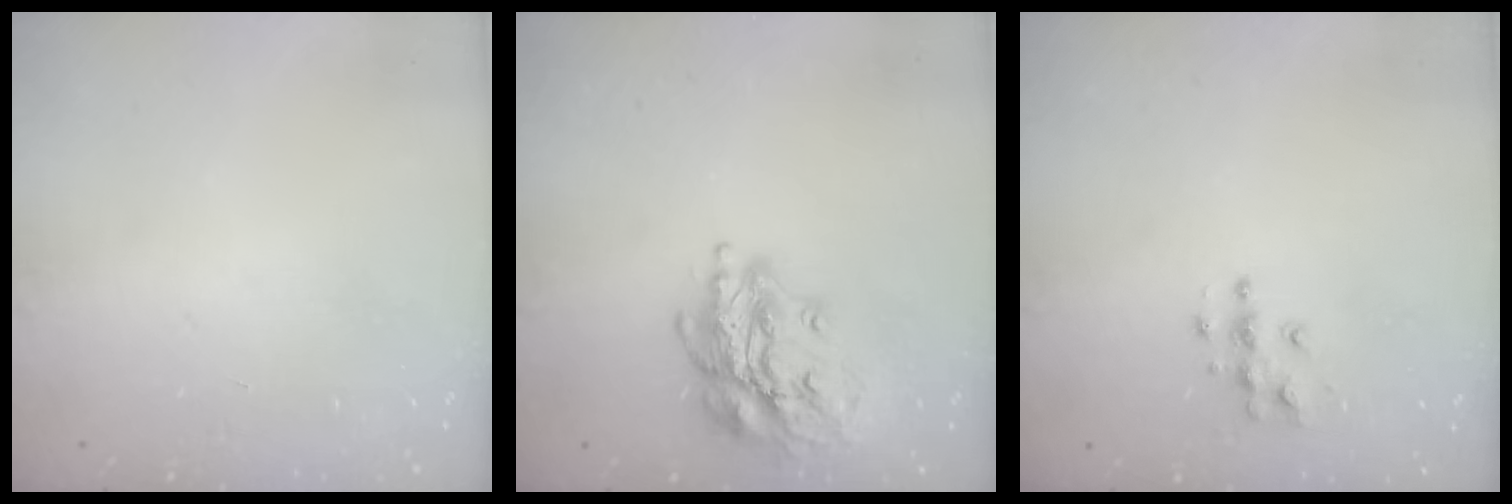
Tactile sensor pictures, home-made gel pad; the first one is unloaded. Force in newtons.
{"total": 16.4, "press": 16.4, "slide": 0.6}
{"total": 5.0, "press": 5.0, "slide": 0.2}